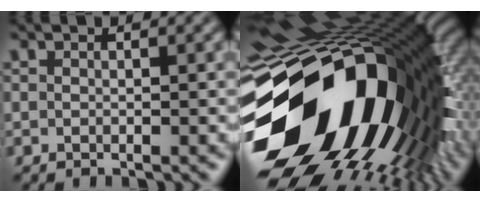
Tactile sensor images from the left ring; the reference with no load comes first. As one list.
[{"total": 19.8, "force": [-4.2, 11.9, 15.3], "torque": [-0.279, -0.057, -0.064]}]